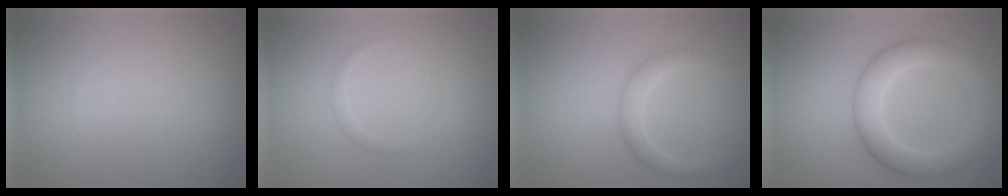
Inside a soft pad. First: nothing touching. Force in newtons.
{"total": 0.9, "press": 0.9, "slide": 0.0}
{"total": 2.2, "press": 2.2, "slide": 0.0}
{"total": 5.5, "press": 5.5, "slide": 0.3}